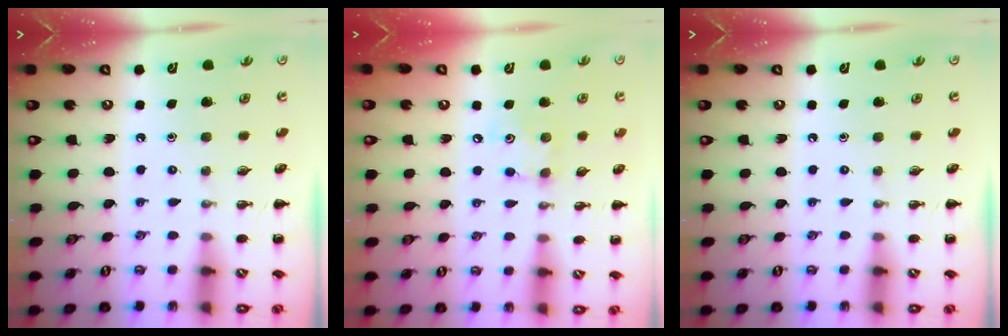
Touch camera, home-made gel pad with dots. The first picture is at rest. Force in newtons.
{"total": 5.2, "press": 5.2, "slide": 0.8}
{"total": 0.0}